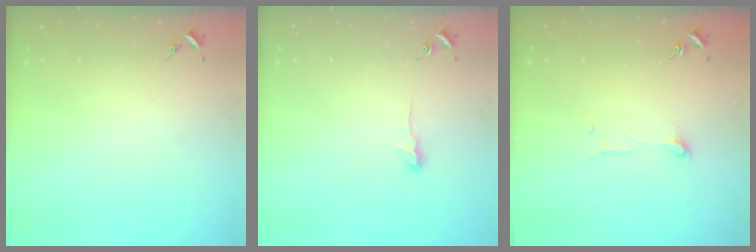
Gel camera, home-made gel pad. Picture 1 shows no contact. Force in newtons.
{"total": 5.1, "press": 5.0, "slide": 0.5}
{"total": 4.3, "press": 4.3, "slide": 0.4}